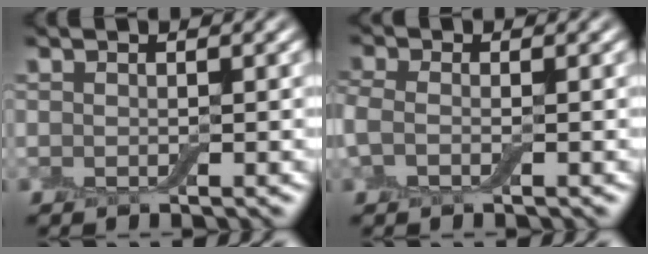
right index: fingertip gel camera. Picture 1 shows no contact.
{"total": 2.0, "force": [-0.3, 1.3, 1.5], "torque": [-0.039, 0.005, -0.015]}